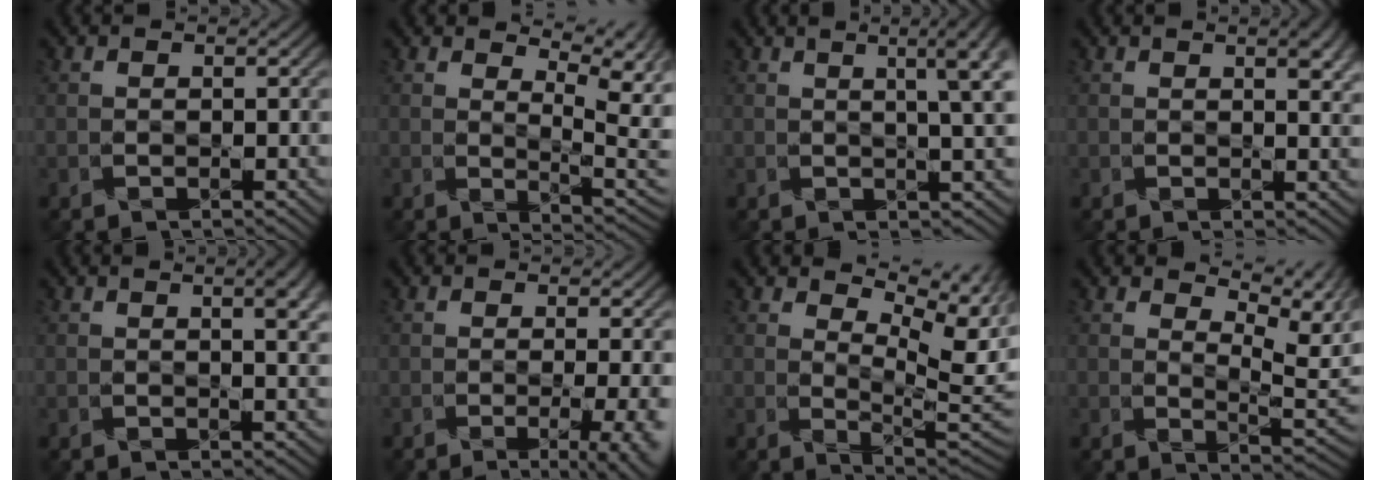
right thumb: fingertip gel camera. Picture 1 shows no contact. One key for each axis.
{"total": 6.3, "fx": 2.7, "fy": 1.9, "fz": 5.4, "tx": -0.097, "ty": 0.003, "tz": 0.046}
{"total": 6.4, "fx": 2.3, "fy": 1.5, "fz": 5.8, "tx": -0.061, "ty": 0.024, "tz": 0.025}
{"total": 3.1, "fx": 1.5, "fy": 1.0, "fz": 2.5, "tx": -0.038, "ty": -0.001, "tz": 0.026}
{"total": 3.2, "fx": 1.4, "fy": 0.6, "fz": 2.8, "tx": -0.042, "ty": 0.003, "tz": 0.025}
{"total": 5.4, "fx": -1.4, "fy": 1.3, "fz": 5.1, "tx": -0.066, "ty": -0.002, "tz": -0.012}
{"total": 8.9, "fx": 3.9, "fy": 3.5, "fz": 7.2, "tx": -0.125, "ty": -0.001, "tz": 0.065}
{"total": 7.9, "fx": 3.9, "fy": 3.0, "fz": 6.1, "tx": -0.112, "ty": 0.002, "tz": 0.064}